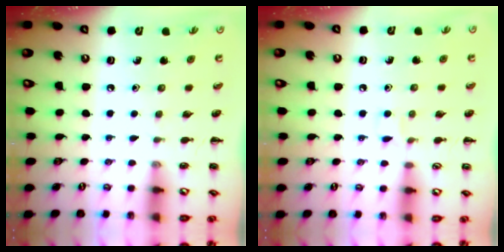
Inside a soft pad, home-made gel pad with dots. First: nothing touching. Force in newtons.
{"total": 4.0, "press": 3.8, "slide": 1.4}